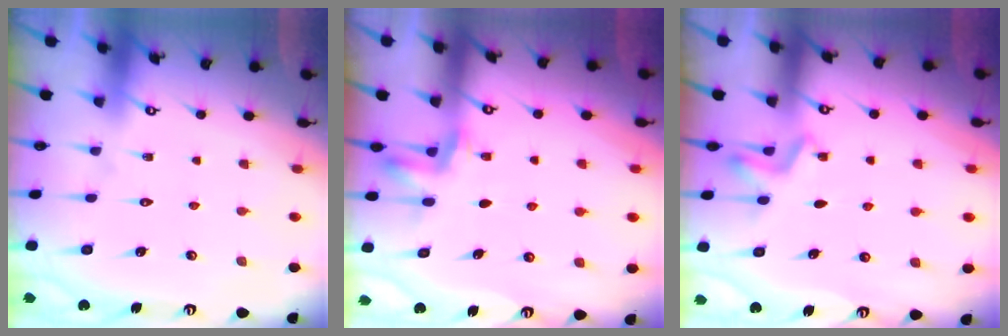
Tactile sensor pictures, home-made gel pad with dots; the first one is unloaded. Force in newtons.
{"total": 3.0, "press": 2.9, "slide": 0.6}
{"total": 2.8, "press": 2.4, "slide": 1.4}